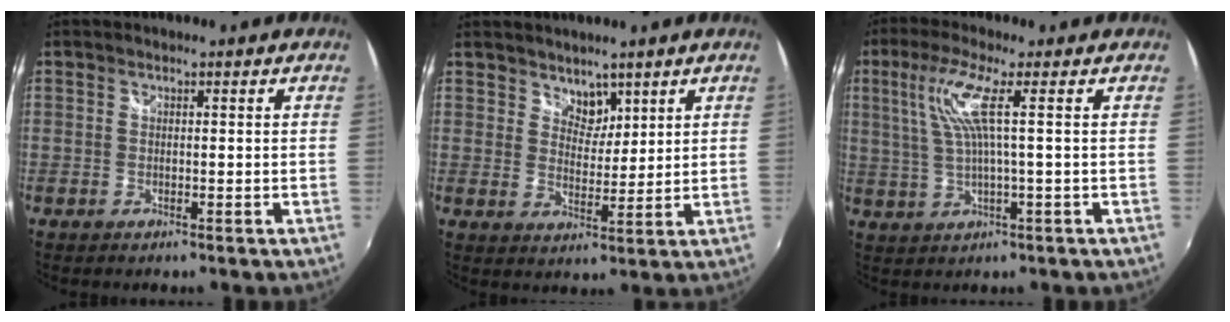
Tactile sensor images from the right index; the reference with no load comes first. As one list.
[{"total": 4.1, "force": [3.0, 2.6, 1.0], "torque": [-0.007, 0.002, 0.054]}, {"total": 7.0, "force": [1.8, -0.4, 6.8], "torque": [-0.131, 0.001, 0.047]}]